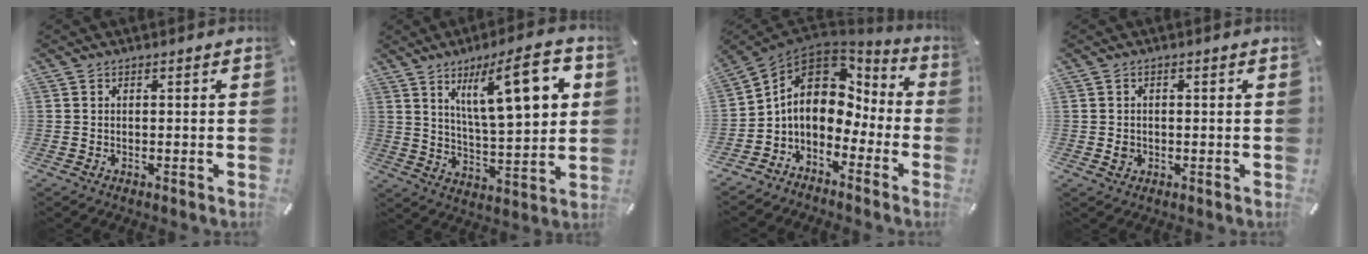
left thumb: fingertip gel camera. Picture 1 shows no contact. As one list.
[{"total": 19.4, "force": [8.4, 6.1, 16.3], "torque": [-0.247, -0.026, 0.125]}, {"total": 11.7, "force": [0.8, 9.2, 7.2], "torque": [-0.130, -0.002, 0.012]}, {"total": 1.7, "force": [-0.2, 1.4, 0.9], "torque": [-0.018, 0.006, -0.005]}]